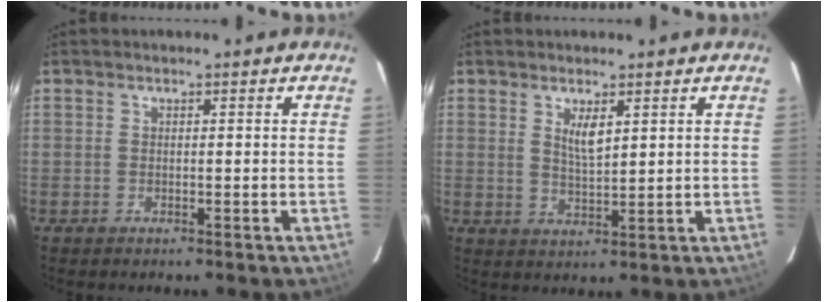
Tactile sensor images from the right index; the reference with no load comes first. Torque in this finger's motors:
{"motor_torque": [0.25, 0.13, 0.11, 0.07]}